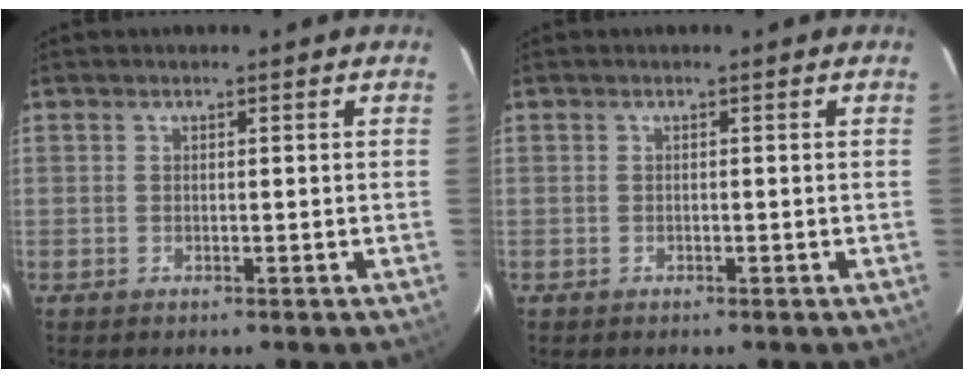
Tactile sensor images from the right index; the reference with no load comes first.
{"total": 0.0}